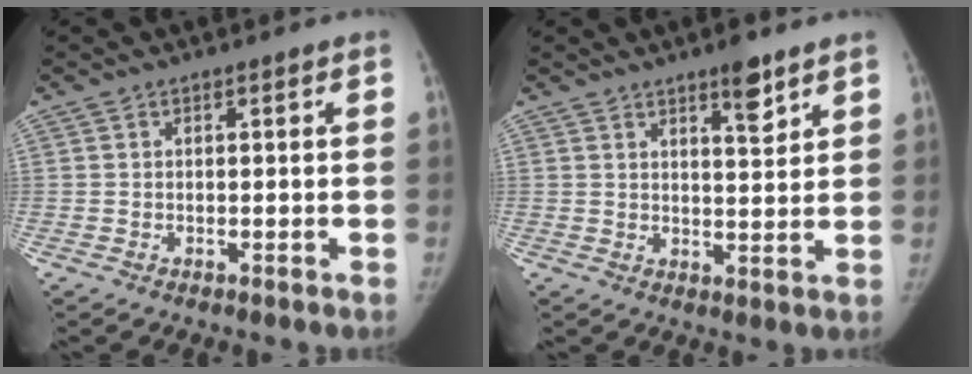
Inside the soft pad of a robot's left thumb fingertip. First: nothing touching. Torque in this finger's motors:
{"motor_torque": [0.55, -0.34, 0.52, -0.69, 0.08]}